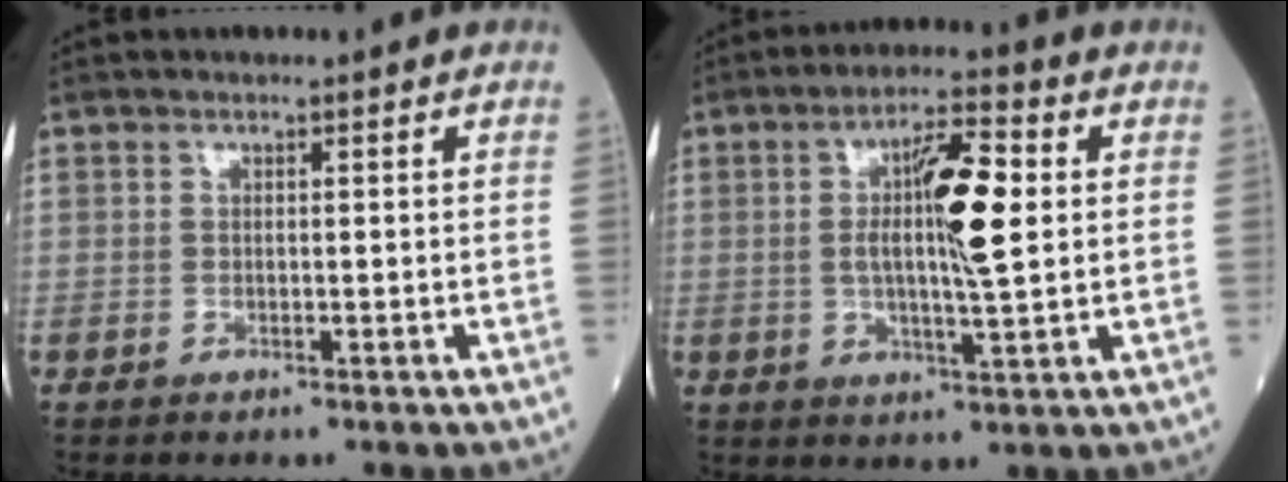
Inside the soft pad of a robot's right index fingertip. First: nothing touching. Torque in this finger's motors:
{"motor_torque": [0.85, -0.39, 0.30, 0.12]}